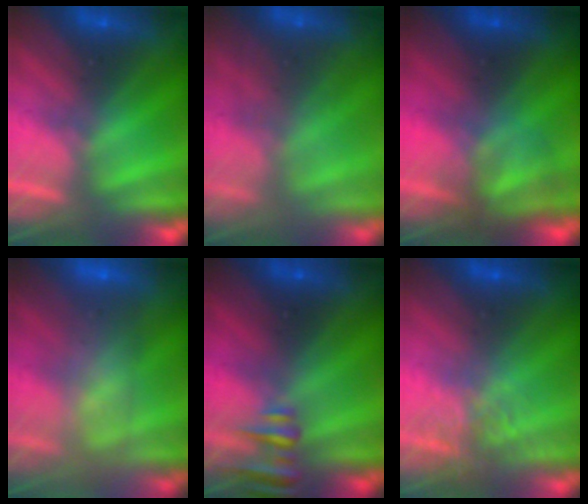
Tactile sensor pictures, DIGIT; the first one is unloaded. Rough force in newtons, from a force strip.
{"total": 7.0}
{"total": 2.9}
{"total": 7.9}
{"total": 7.8}
{"total": 2.7}